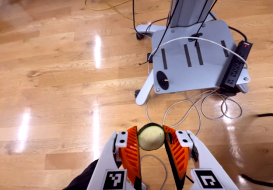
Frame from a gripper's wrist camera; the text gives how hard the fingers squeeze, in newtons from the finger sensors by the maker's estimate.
{"total": 7.8, "left": 7.7, "right": 7.9}